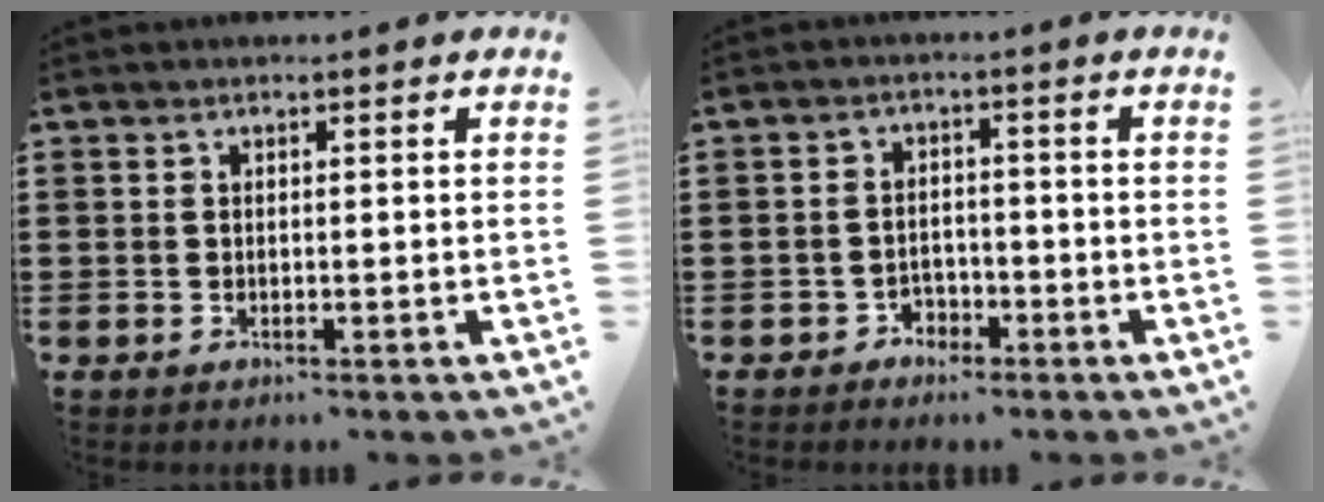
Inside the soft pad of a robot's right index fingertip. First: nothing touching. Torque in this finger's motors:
{"motor_torque": [0.09, 0.00, 0.03, 0.01]}